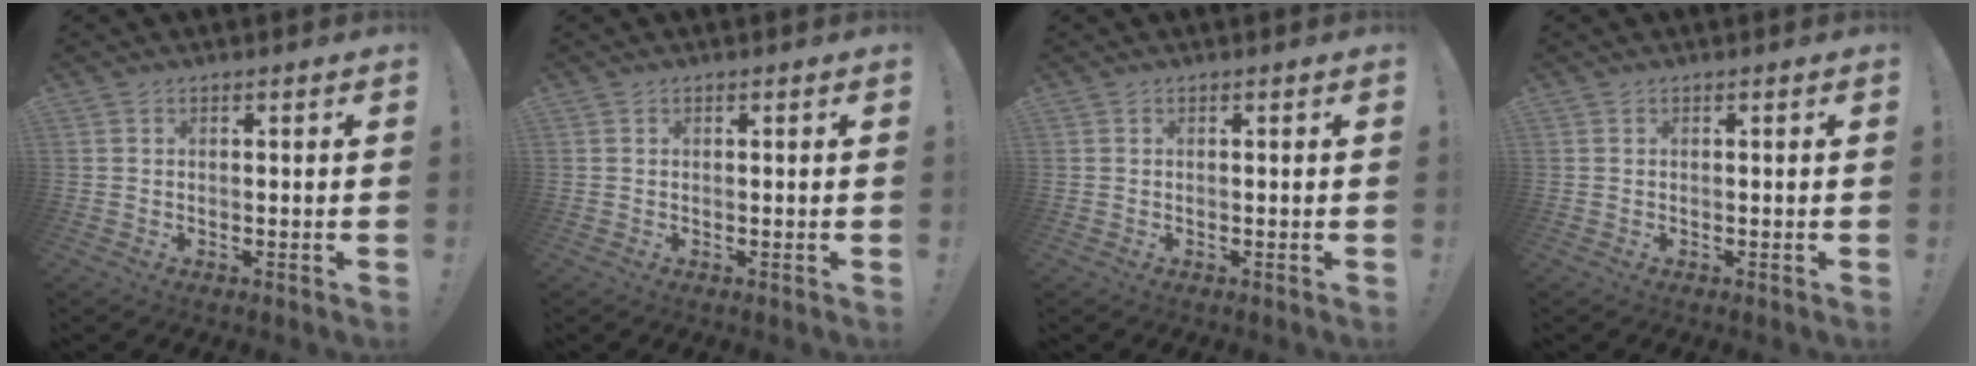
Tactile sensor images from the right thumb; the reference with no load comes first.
{"total": 0.0}
{"total": 0.0}
{"total": 0.0}